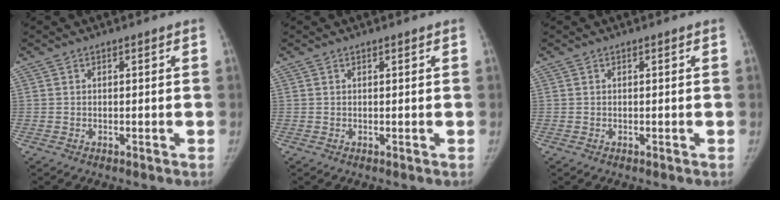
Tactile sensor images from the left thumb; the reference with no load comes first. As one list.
[{"total": 0.0}, {"total": 0.0}]